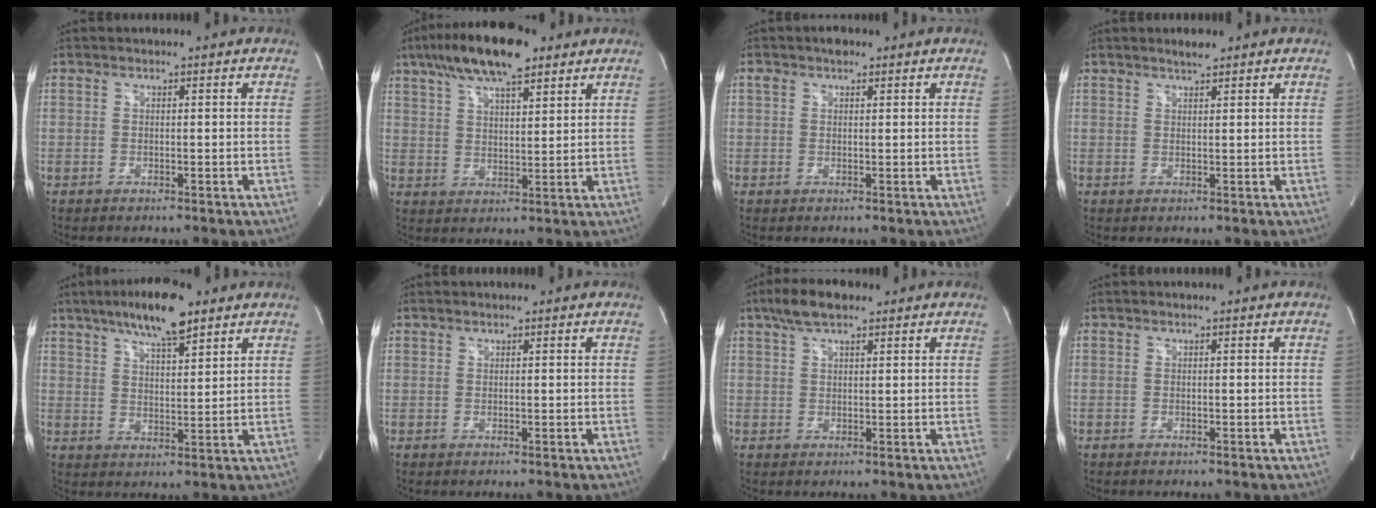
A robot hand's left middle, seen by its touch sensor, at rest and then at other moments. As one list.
[{"total": 13.1, "force": [8.9, 3.6, 8.9], "torque": [-0.169, 0.022, 0.157]}, {"total": 2.3, "force": [1.5, 1.0, 1.4], "torque": [-0.038, 0.018, 0.030]}, {"total": 1.7, "force": [1.5, 0.1, 0.8], "torque": [-0.024, 0.000, 0.030]}, {"total": 10.6, "force": [7.4, 2.1, 7.4], "torque": [-0.133, 0.007, 0.126]}, {"total": 0.6, "force": [0.5, 0.4, 0.0], "torque": [-0.001, 0.003, 0.008]}, {"total": 5.7, "force": [3.9, 1.9, 3.6], "torque": [-0.077, 0.017, 0.071]}, {"total": 0.0}]